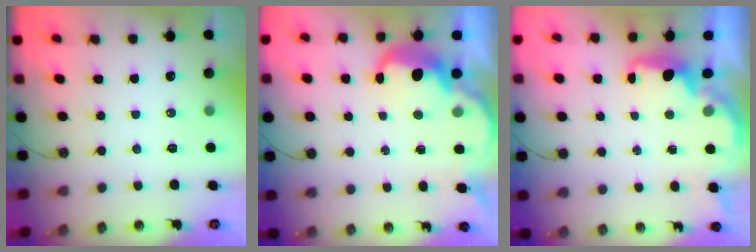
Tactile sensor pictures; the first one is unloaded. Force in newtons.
{"total": 6.1, "press": 6.0, "slide": 0.5}
{"total": 2.0, "press": 1.9, "slide": 0.7}